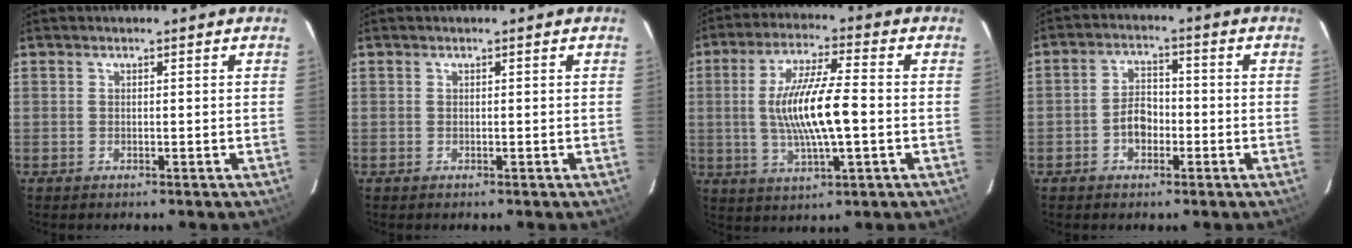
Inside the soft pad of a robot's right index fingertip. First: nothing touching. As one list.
[{"total": 0.0}, {"total": 12.4, "force": [-0.8, 2.3, 12.2], "torque": [-0.232, -0.002, -0.011]}, {"total": 4.8, "force": [-1.8, 3.3, 2.9], "torque": [-0.055, 0.014, -0.029]}]